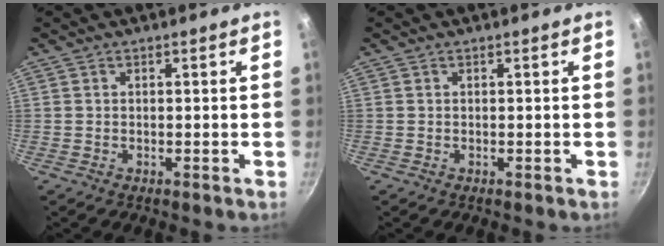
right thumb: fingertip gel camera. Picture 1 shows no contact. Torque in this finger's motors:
{"motor_torque": [0.00, 0.00, 0.11, 0.11, 0.01]}